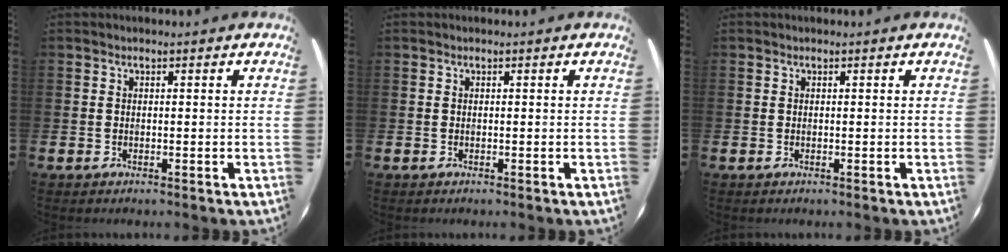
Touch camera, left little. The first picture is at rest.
{"total": 0.0}
{"total": 0.0}